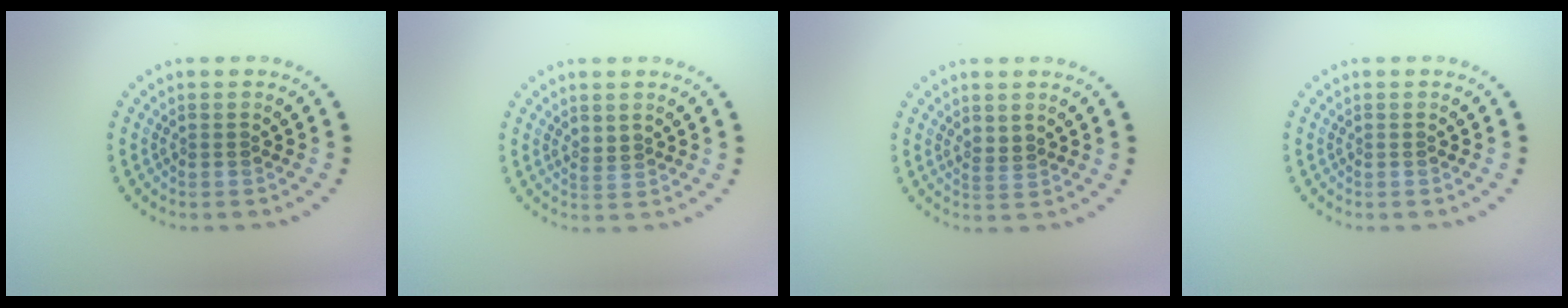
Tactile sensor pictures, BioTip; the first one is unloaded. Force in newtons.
{"total": 0.9, "press": 0.8, "slide": 0.5}
{"total": 1.1, "press": 1.0, "slide": 0.5}
{"total": 0.0}